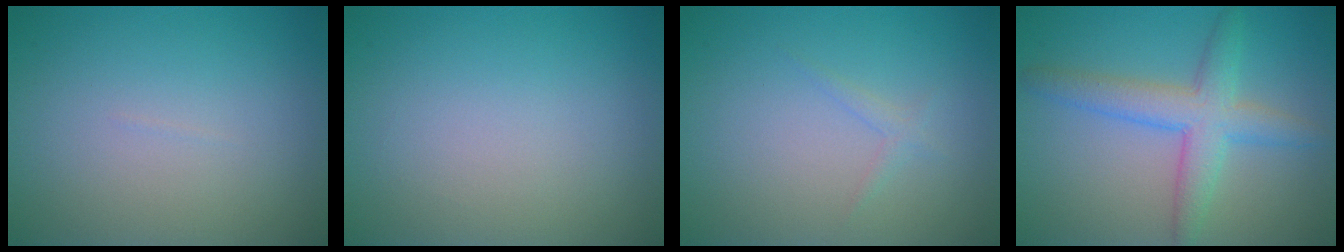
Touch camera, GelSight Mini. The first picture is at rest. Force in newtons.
{"total": 0.0}
{"total": 0.8, "press": 0.8, "slide": 0.0}
{"total": 4.5, "press": 4.5, "slide": 0.1}